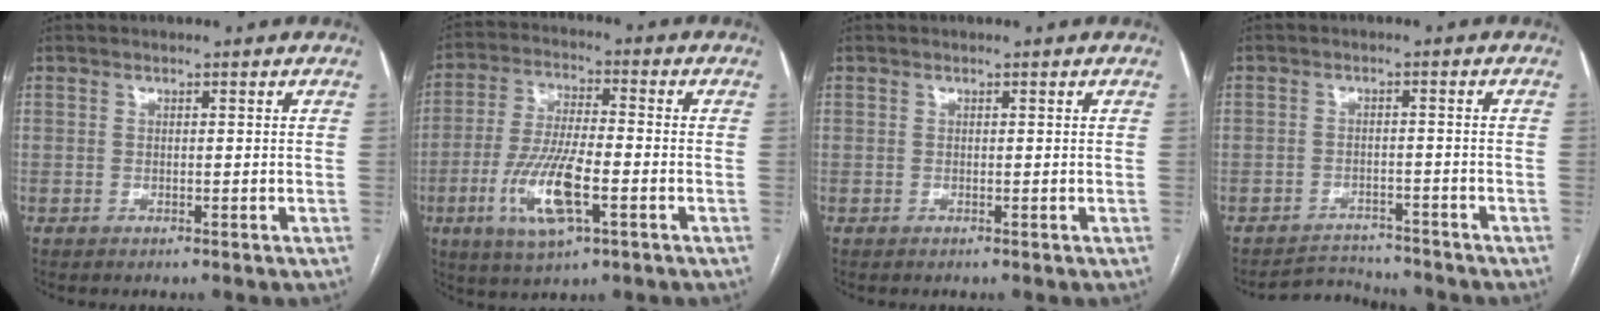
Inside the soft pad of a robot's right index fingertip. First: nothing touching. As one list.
[{"total": 11.8, "force": [-4.1, 2.6, 10.8], "torque": [-0.222, -0.011, -0.072]}, {"total": 0.0}, {"total": 4.3, "force": [-4.1, 0.6, -1.1], "torque": [0.021, 0.004, -0.064]}]